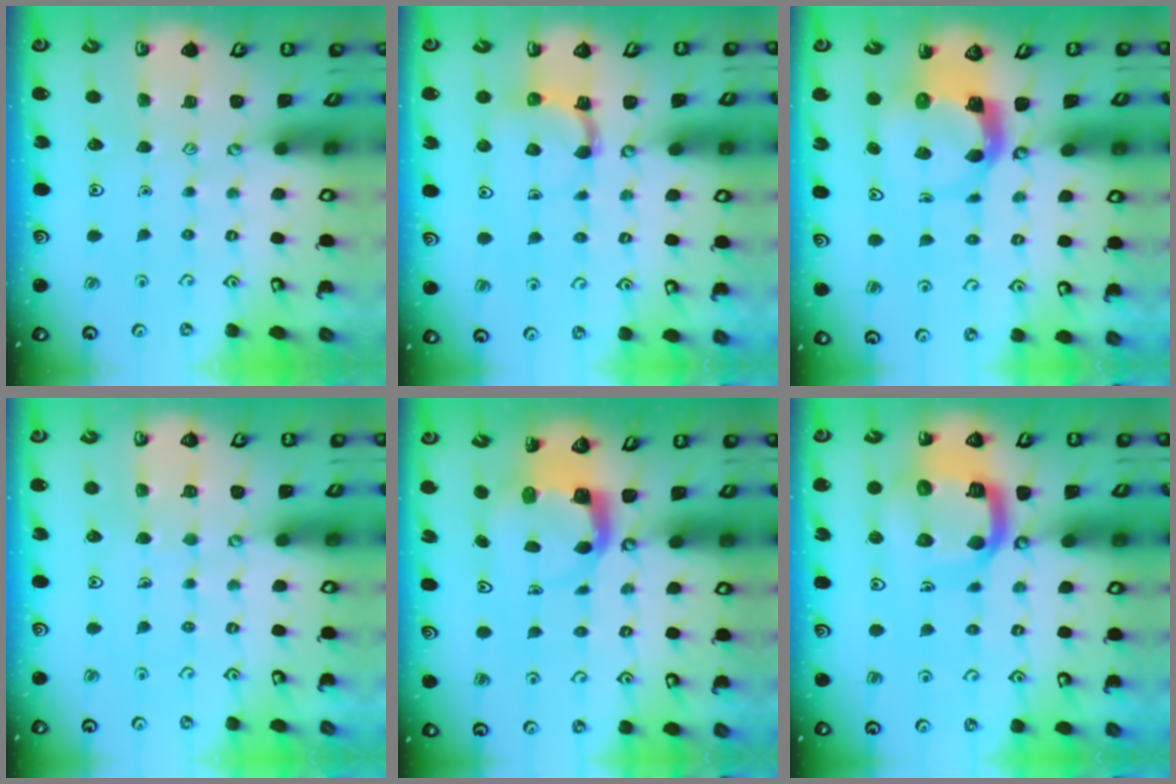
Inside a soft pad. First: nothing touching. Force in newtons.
{"total": 5.1, "press": 5.0, "slide": 0.9}
{"total": 4.6, "press": 4.6, "slide": 0.6}
{"total": 4.8, "press": 4.8, "slide": 0.4}
{"total": 4.8, "press": 4.8, "slide": 0.4}
{"total": 15.8, "press": 15.7, "slide": 1.9}